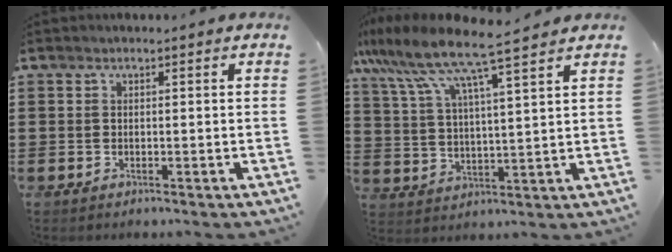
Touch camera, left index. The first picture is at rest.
{"total": 8.9, "force": [7.6, 0.1, 4.6], "torque": [-0.120, -0.041, 0.127]}